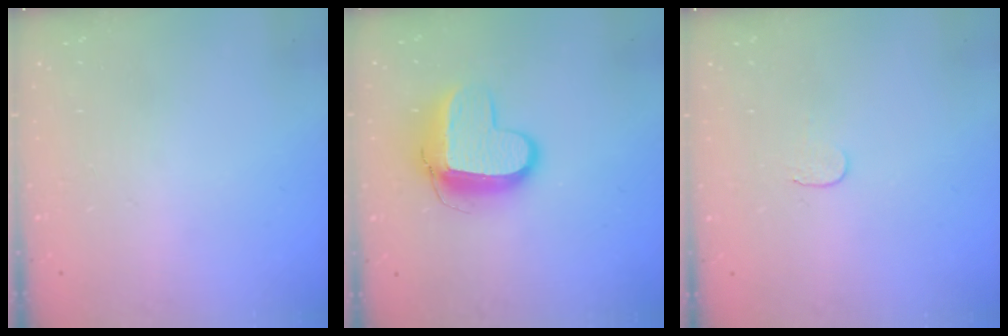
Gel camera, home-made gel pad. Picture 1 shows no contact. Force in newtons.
{"total": 11.6, "press": 11.5, "slide": 1.3}
{"total": 3.7, "press": 3.7, "slide": 0.4}